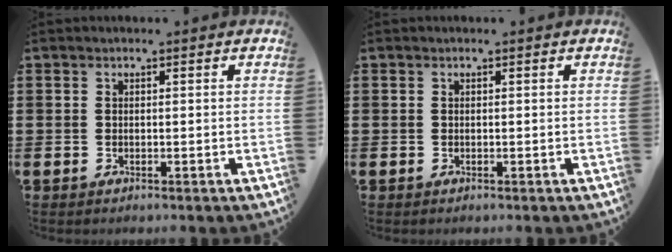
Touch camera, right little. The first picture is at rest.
{"total": 0.0}